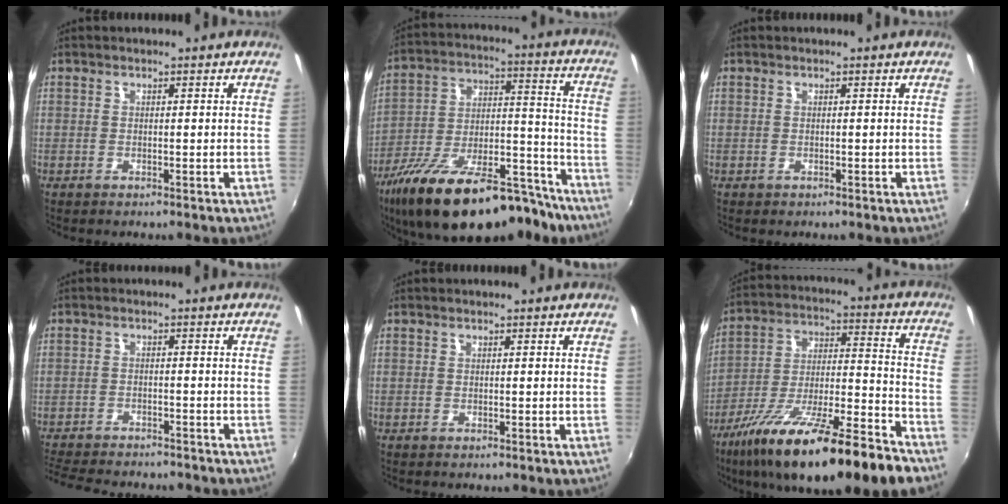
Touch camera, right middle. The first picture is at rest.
{"total": 28.4, "force": [-20.1, 10.9, 16.9], "torque": [-0.283, -0.008, -0.296]}
{"total": 0.0}
{"total": 12.2, "force": [-10.9, 3.2, 4.6], "torque": [-0.115, -0.018, -0.170]}
{"total": 0.0}
{"total": 24.6, "force": [-16.7, 3.8, 17.7], "torque": [-0.293, -0.039, -0.276]}